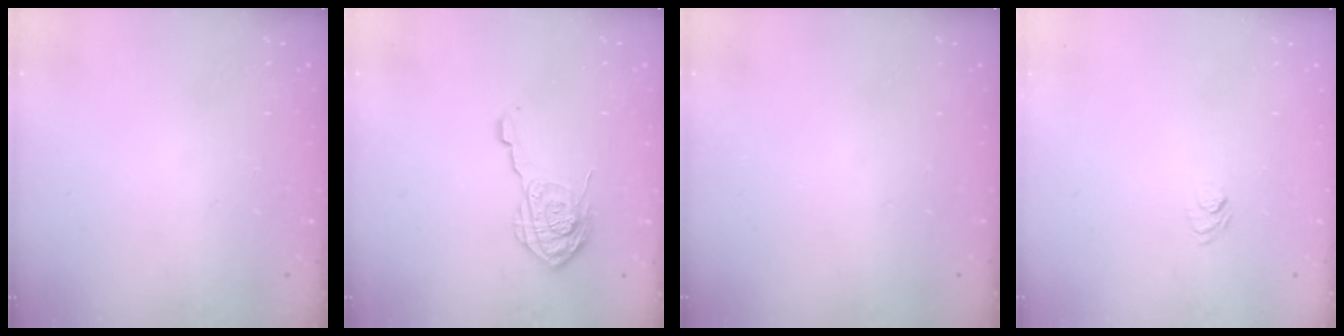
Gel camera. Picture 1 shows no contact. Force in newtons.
{"total": 15.7, "press": 15.6, "slide": 0.9}
{"total": 0.0}
{"total": 6.0, "press": 5.9, "slide": 1.3}